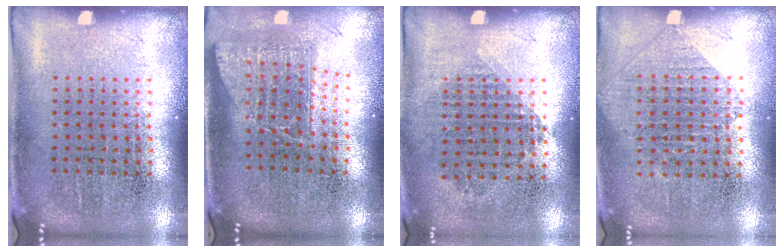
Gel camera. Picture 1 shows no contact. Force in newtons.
{"total": 1.6, "press": 1.2, "slide": 1.0}
{"total": 0.9, "press": 0.8, "slide": 0.4}
{"total": 0.9, "press": 0.9, "slide": 0.3}